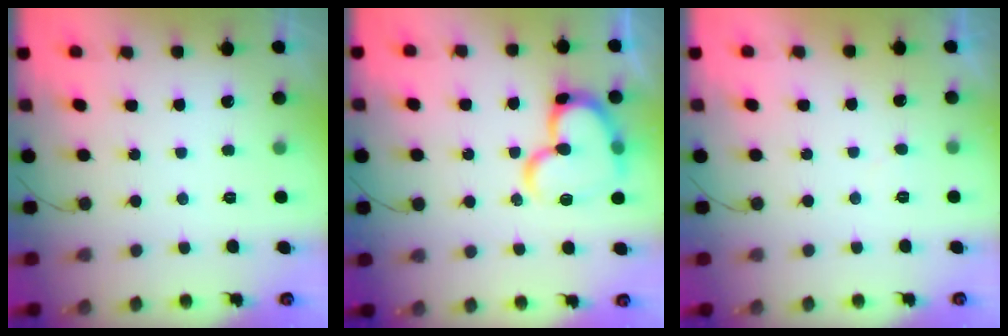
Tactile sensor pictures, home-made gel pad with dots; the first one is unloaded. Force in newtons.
{"total": 17.8, "press": 17.6, "slide": 2.1}
{"total": 2.4, "press": 2.4, "slide": 0.2}